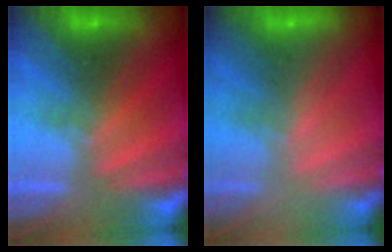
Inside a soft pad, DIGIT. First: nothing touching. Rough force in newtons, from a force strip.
{"total": 2.2}